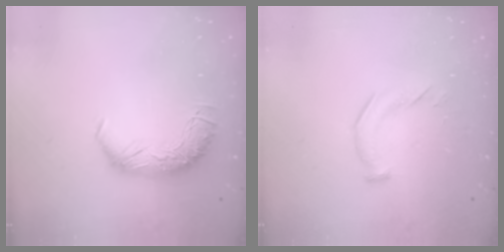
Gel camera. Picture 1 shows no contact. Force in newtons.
{"total": 5.3, "press": 5.2, "slide": 1.0}